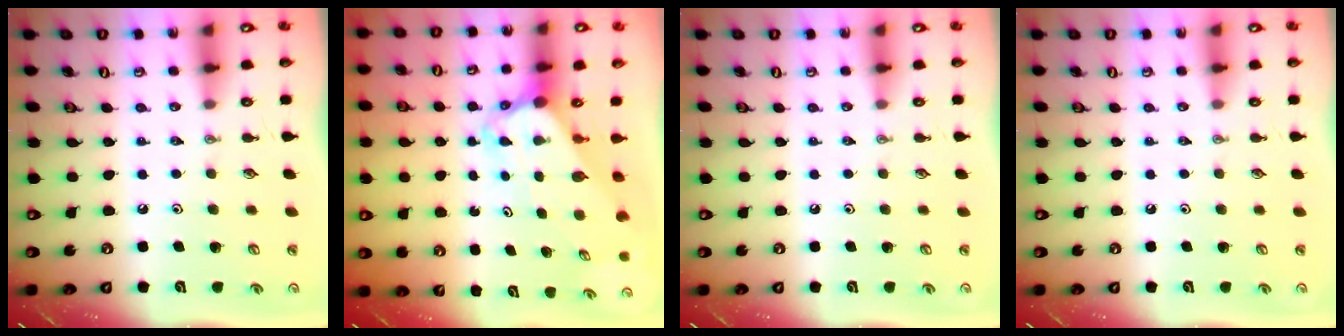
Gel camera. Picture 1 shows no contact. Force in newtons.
{"total": 4.0, "press": 4.0, "slide": 0.3}
{"total": 0.0}
{"total": 0.0}